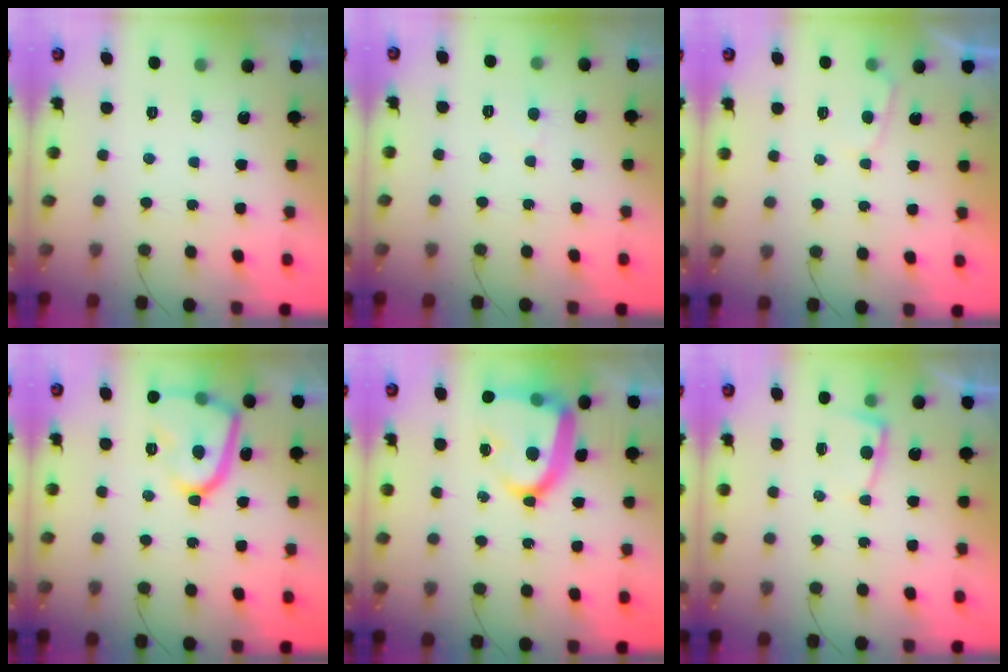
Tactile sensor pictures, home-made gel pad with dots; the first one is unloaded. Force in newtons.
{"total": 2.8, "press": 2.8, "slide": 0.3}
{"total": 2.3, "press": 2.3, "slide": 0.2}
{"total": 15.5, "press": 15.4, "slide": 1.5}
{"total": 17.3, "press": 17.3, "slide": 1.6}
{"total": 5.2, "press": 5.2, "slide": 0.5}